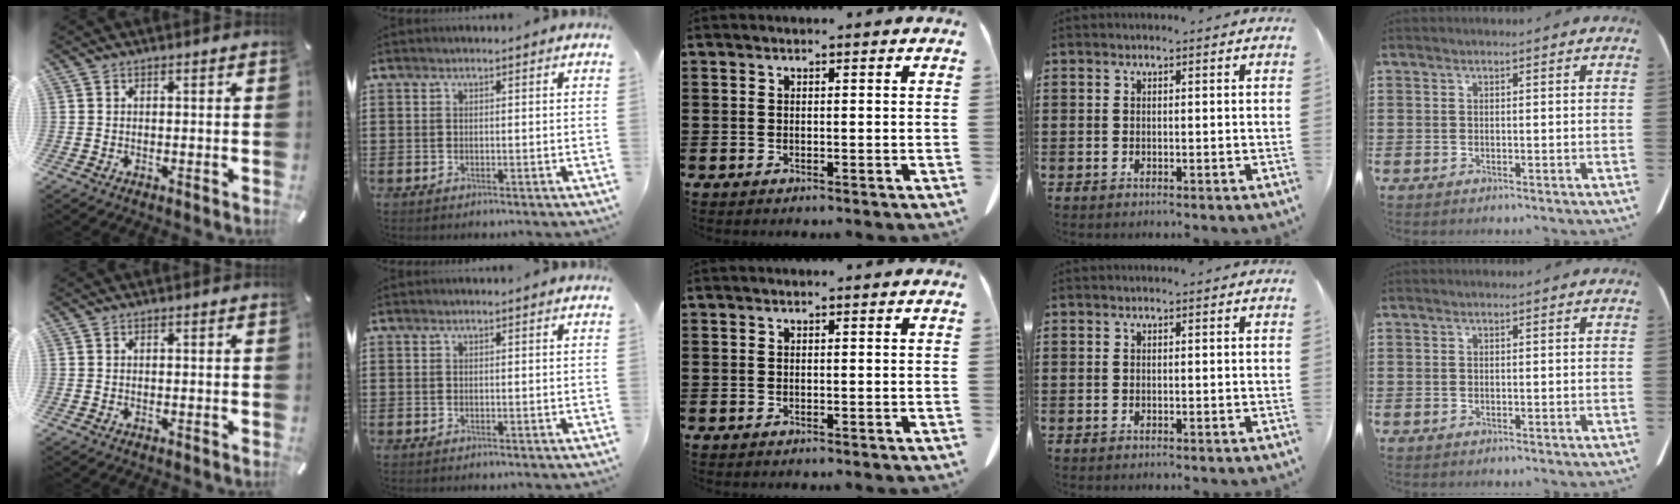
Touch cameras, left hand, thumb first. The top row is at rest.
{}